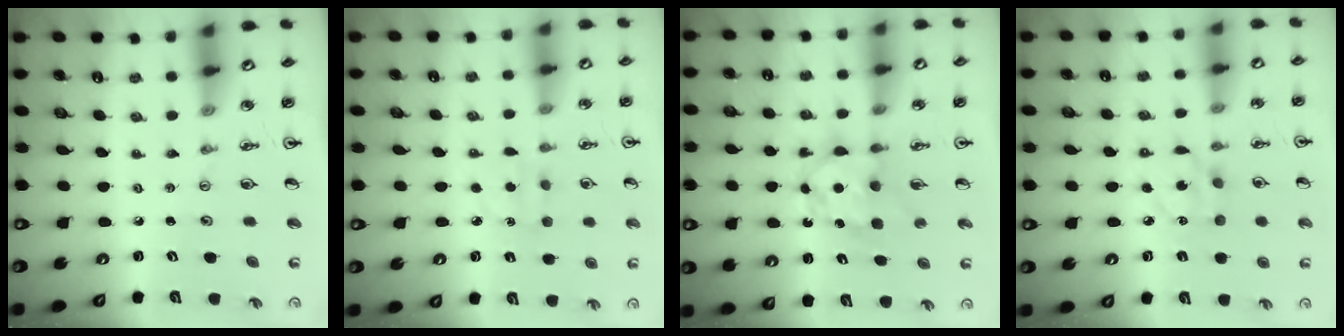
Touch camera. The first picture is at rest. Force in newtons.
{"total": 3.4, "press": 3.3, "slide": 0.5}
{"total": 6.4, "press": 6.4, "slide": 0.5}
{"total": 7.5, "press": 7.5, "slide": 0.3}